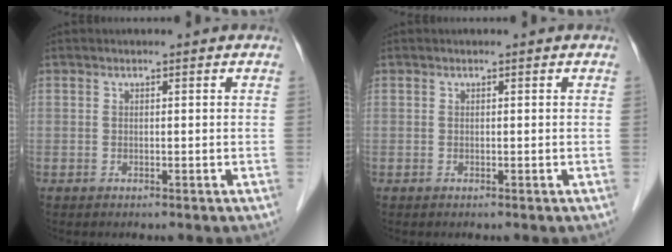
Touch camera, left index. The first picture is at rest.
{"total": 0.0}